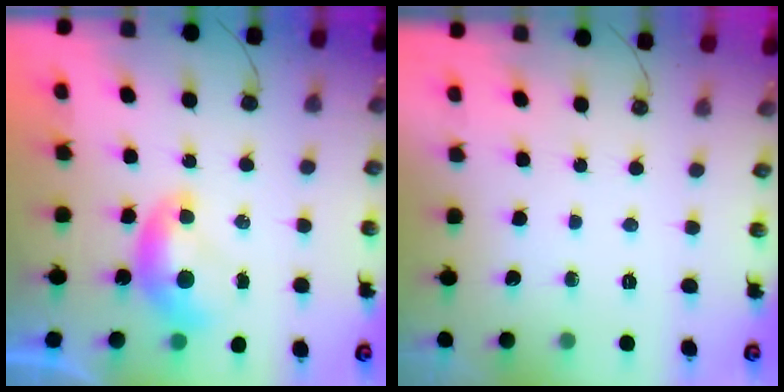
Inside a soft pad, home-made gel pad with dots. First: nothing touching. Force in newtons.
{"total": 0.0}